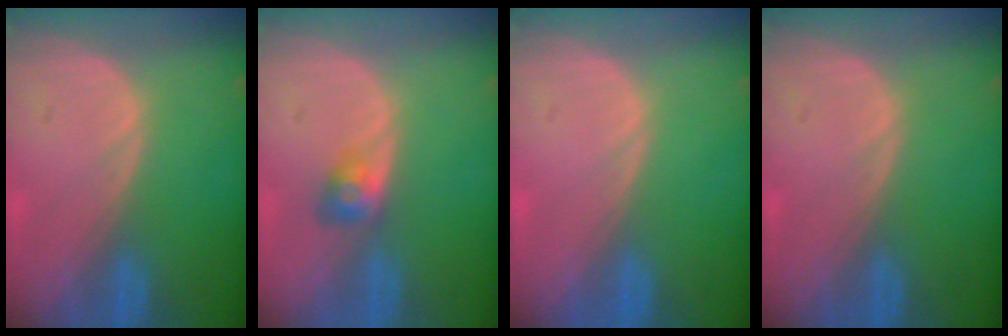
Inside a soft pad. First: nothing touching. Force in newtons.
{"total": 3.0, "press": 2.5, "slide": 1.5}
{"total": 0.0}
{"total": 0.0}